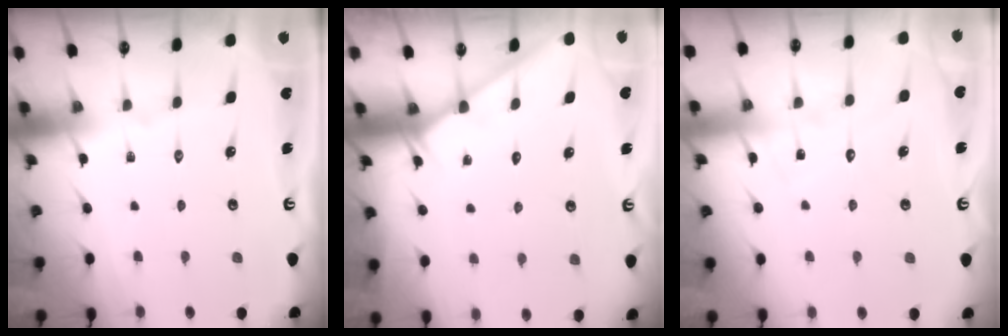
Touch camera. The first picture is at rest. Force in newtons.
{"total": 2.7, "press": 2.7, "slide": 0.2}
{"total": 7.8, "press": 7.8, "slide": 0.3}